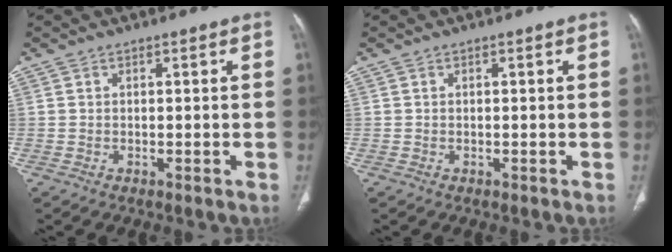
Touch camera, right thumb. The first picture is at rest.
{"total": 0.0}